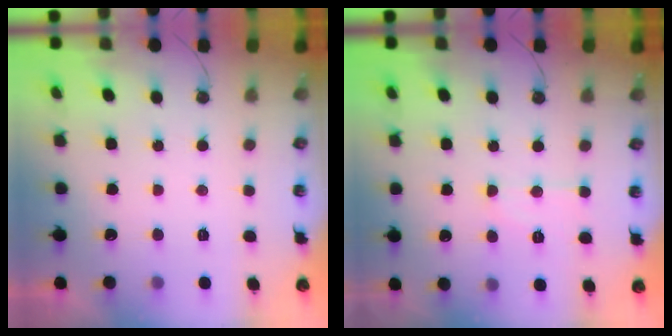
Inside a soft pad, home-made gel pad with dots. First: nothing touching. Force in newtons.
{"total": 7.5, "press": 7.5, "slide": 0.6}